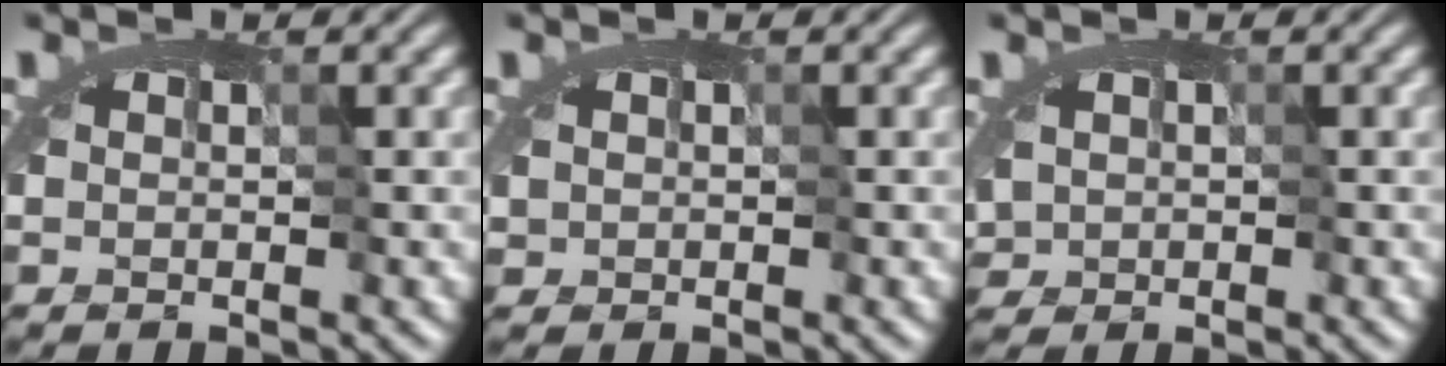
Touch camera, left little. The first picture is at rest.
{"total": 1.0, "force": [0.4, 0.8, 0.4], "torque": [-0.008, 0.001, 0.005]}
{"total": 1.8, "force": [-0.1, 1.4, 1.0], "torque": [-0.019, 0.005, 0.001]}